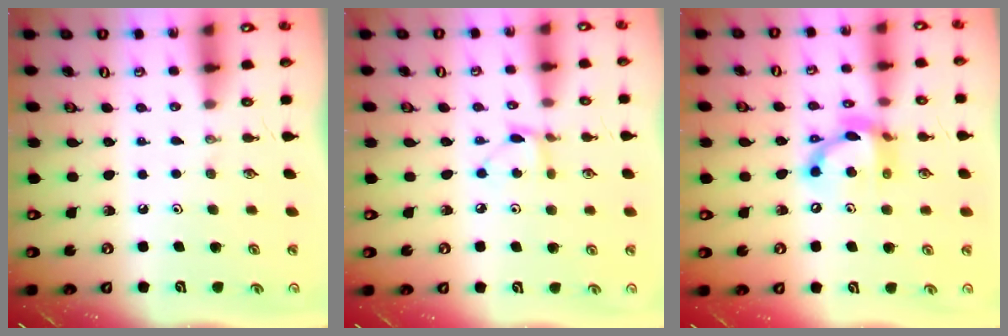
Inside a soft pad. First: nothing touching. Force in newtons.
{"total": 4.8, "press": 4.8, "slide": 0.6}
{"total": 12.4, "press": 12.4, "slide": 0.5}